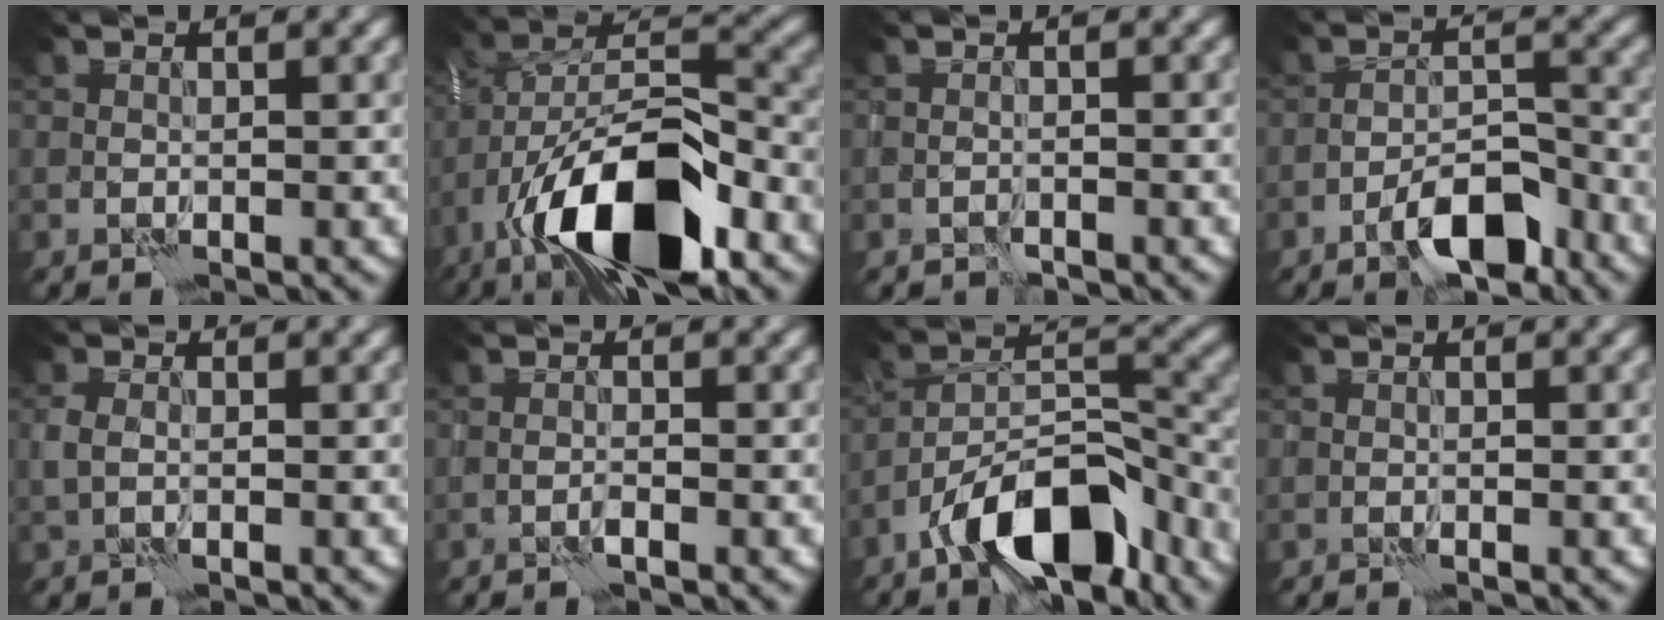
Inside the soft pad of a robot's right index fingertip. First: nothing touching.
{"total": 13.6, "force": [-7.1, 5.6, 10.2], "torque": [-0.187, -0.002, -0.120]}
{"total": 1.0, "force": [-1.0, 0.1, 0.0], "torque": [0.001, 0.002, -0.020]}
{"total": 5.5, "force": [-3.6, 1.7, 3.7], "torque": [-0.054, 0.013, -0.060]}
{"total": 0.6, "force": [0.4, 0.2, 0.4], "torque": [-0.015, 0.001, 0.007]}
{"total": 0.7, "force": [-0.5, -0.4, 0.2], "torque": [-0.006, 0.004, -0.009]}
{"total": 10.1, "force": [-6.8, 3.5, 6.7], "torque": [-0.100, 0.012, -0.124]}
{"total": 0.8, "force": [0.3, -0.6, -0.4], "torque": [0.007, 0.000, 0.009]}